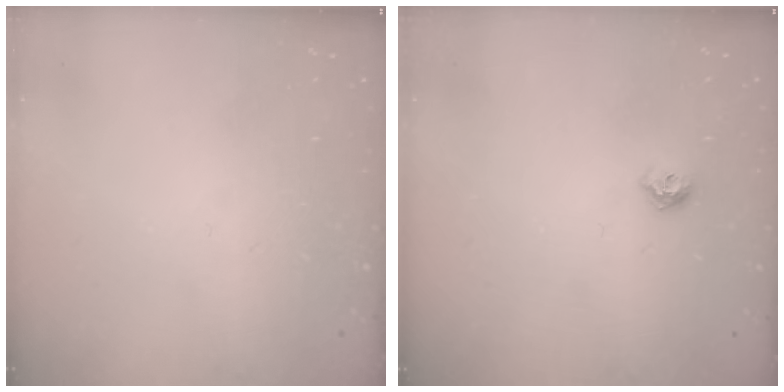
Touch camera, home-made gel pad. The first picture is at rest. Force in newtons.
{"total": 5.9, "press": 5.8, "slide": 1.0}